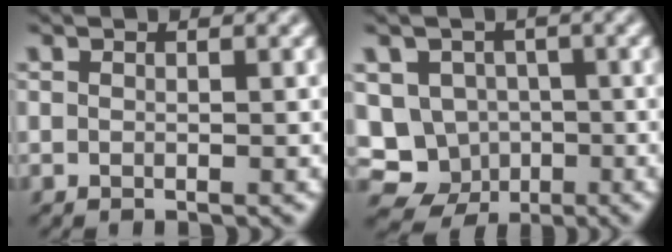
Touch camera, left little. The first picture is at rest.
{"total": 7.9, "force": [-2.2, 7.3, 2.3], "torque": [-0.027, 0.001, -0.059]}